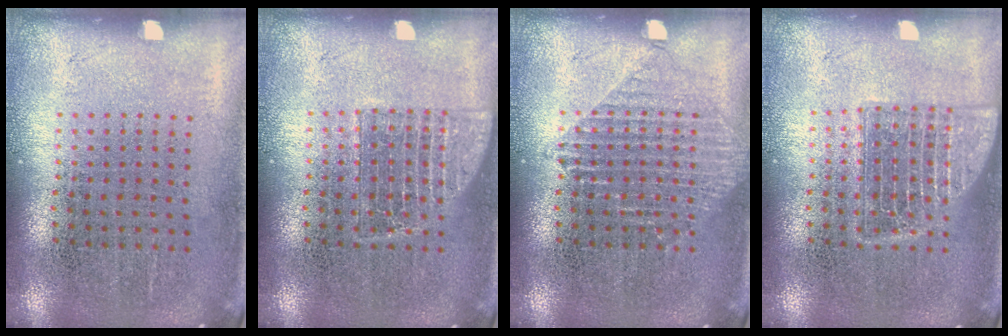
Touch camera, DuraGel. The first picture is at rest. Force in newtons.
{"total": 1.9, "press": 1.8, "slide": 0.3}
{"total": 1.5, "press": 1.5, "slide": 0.3}
{"total": 2.5, "press": 2.5, "slide": 0.3}